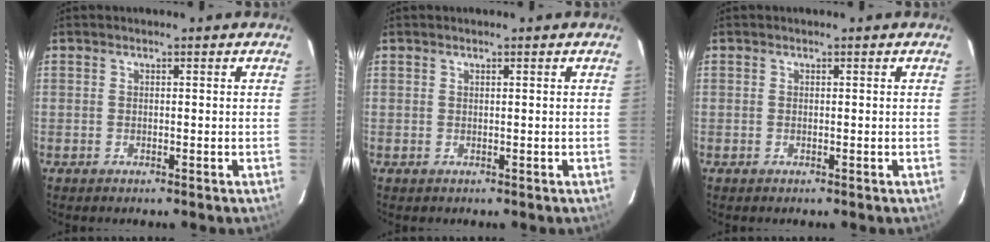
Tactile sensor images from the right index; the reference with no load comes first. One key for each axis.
{"total": 0.0}
{"total": 0.0}